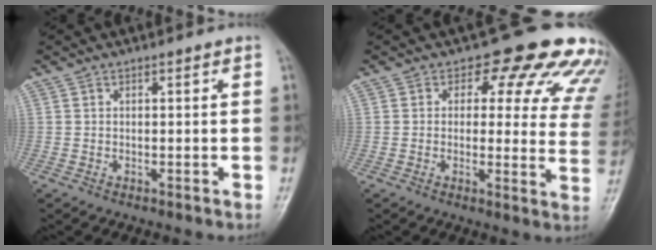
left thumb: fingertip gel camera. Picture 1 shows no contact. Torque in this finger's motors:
{"motor_torque": [0.47, 0.70, 0.19, -0.02, 0.01]}